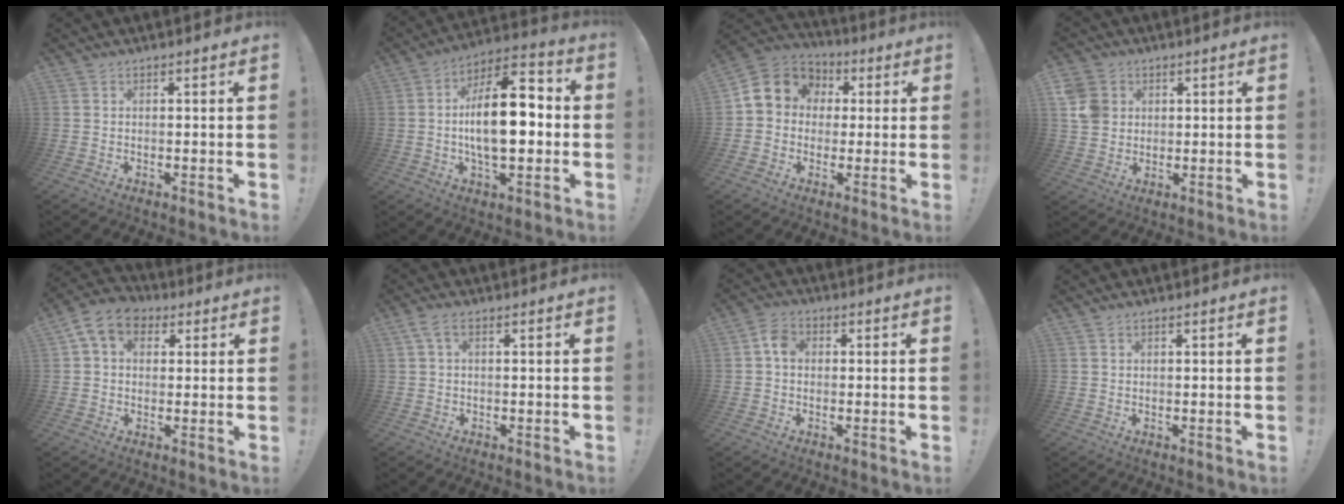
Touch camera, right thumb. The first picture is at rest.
{"total": 18.3, "force": [-1.1, 8.5, 16.2], "torque": [-0.263, 0.005, -0.027]}
{"total": 10.6, "force": [2.0, 9.3, 4.7], "torque": [-0.066, 0.005, 0.046]}
{"total": 7.3, "force": [2.1, 6.6, 2.4], "torque": [-0.041, -0.003, 0.045]}
{"total": 9.7, "force": [3.5, 7.1, 5.5], "torque": [-0.091, 0.000, 0.072]}
{"total": 3.1, "force": [1.0, 1.3, 2.7], "torque": [-0.045, 0.000, 0.018]}
{"total": 4.8, "force": [0.4, 3.6, 3.2], "torque": [-0.055, 0.013, 0.008]}
{"total": 0.8, "force": [0.6, 0.4, 0.3], "torque": [-0.012, 0.002, 0.014]}